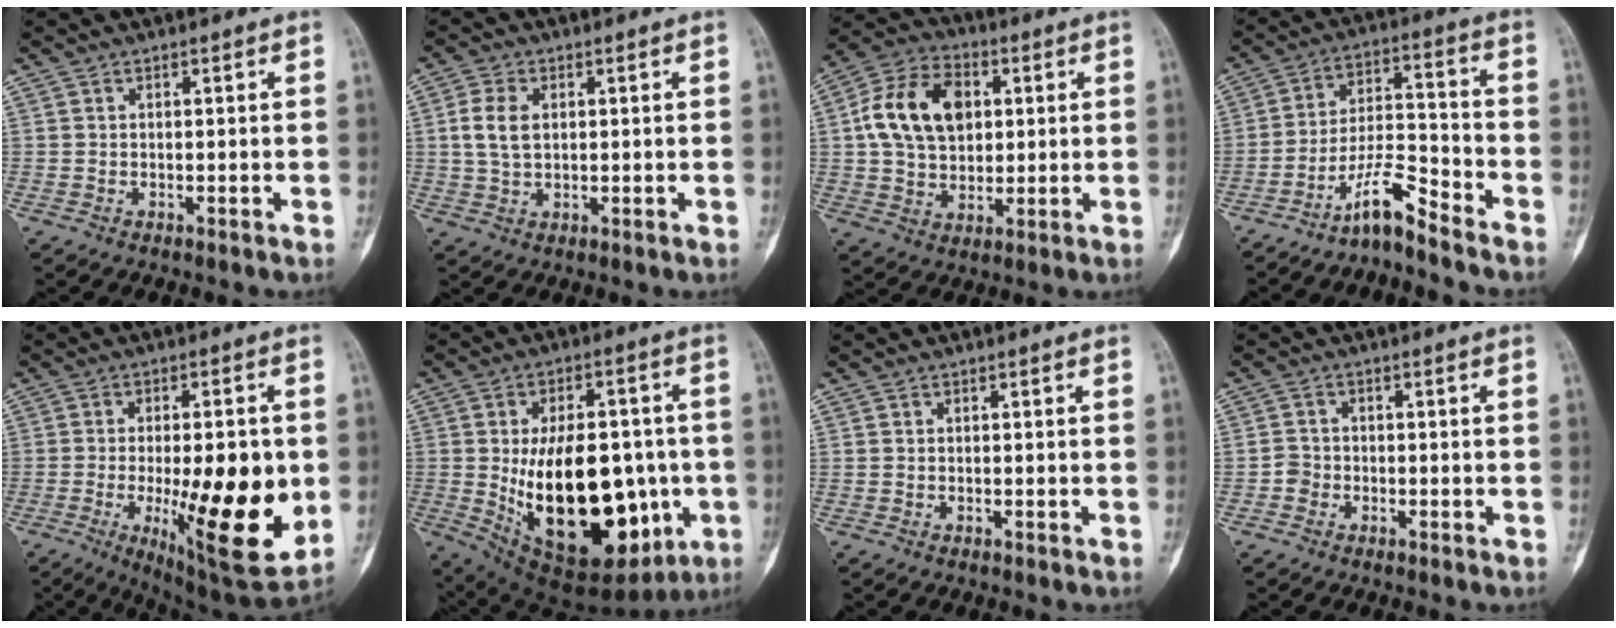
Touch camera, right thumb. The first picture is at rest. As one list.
[{"total": 5.7, "force": [1.0, 3.5, 4.3], "torque": [-0.089, -0.001, 0.020]}, {"total": 15.3, "force": [2.9, 10.7, 10.5], "torque": [-0.164, 0.010, 0.046]}, {"total": 8.1, "force": [-6.9, 0.8, 4.3], "torque": [-0.080, 0.073, -0.130]}, {"total": 21.3, "force": [-3.2, 6.7, 19.9], "torque": [-0.265, -0.019, -0.026]}, {"total": 27.5, "force": [-3.7, 14.4, 23.2], "torque": [-0.352, -0.009, -0.024]}, {"total": 0.0}, {"total": 2.2, "force": [-0.9, 1.9, 0.5], "torque": [0.001, 0.009, -0.022]}]